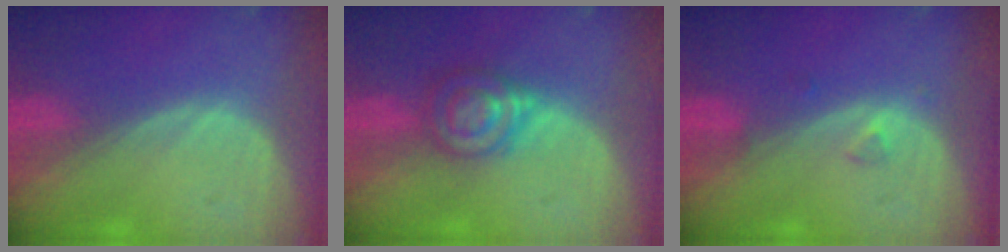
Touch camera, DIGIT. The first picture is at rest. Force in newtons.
{"total": 6.2, "press": 5.8, "slide": 2.2}
{"total": 1.2, "press": 1.2, "slide": 0.1}